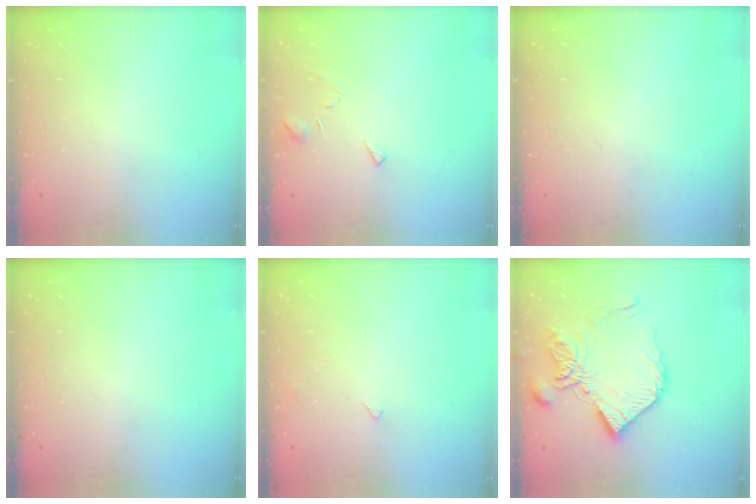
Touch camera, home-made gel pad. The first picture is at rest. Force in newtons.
{"total": 4.5, "press": 4.5, "slide": 0.3}
{"total": 0.0}
{"total": 0.0}
{"total": 2.8, "press": 2.7, "slide": 0.4}
{"total": 17.8, "press": 17.7, "slide": 2.0}